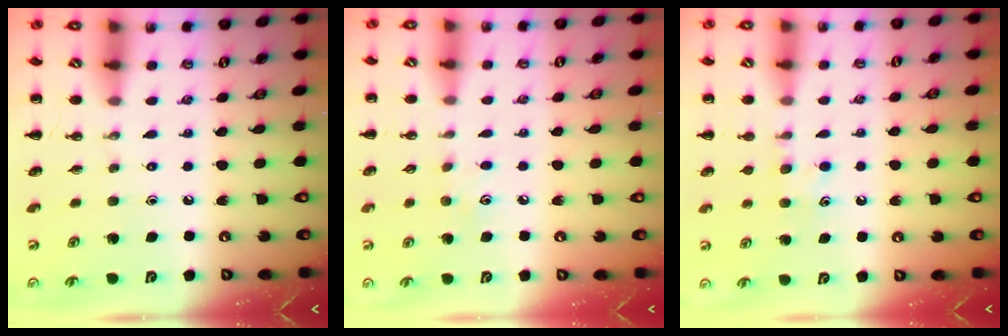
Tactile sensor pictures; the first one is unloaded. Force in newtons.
{"total": 5.0, "press": 4.8, "slide": 1.3}
{"total": 5.4, "press": 5.2, "slide": 1.5}